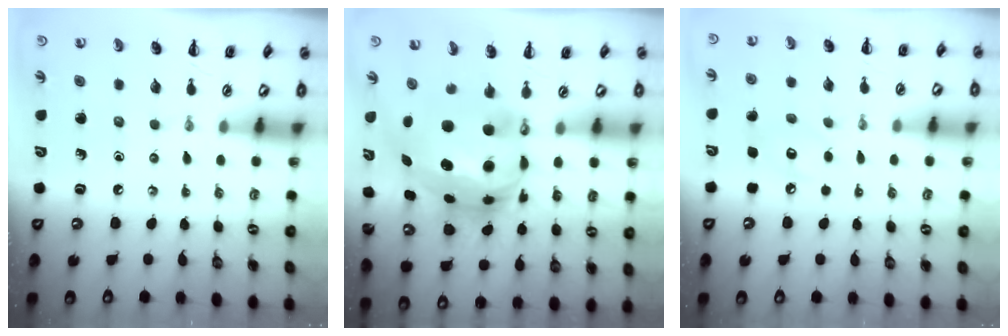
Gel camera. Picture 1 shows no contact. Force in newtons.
{"total": 12.1, "press": 11.8, "slide": 3.0}
{"total": 7.1, "press": 7.0, "slide": 1.2}